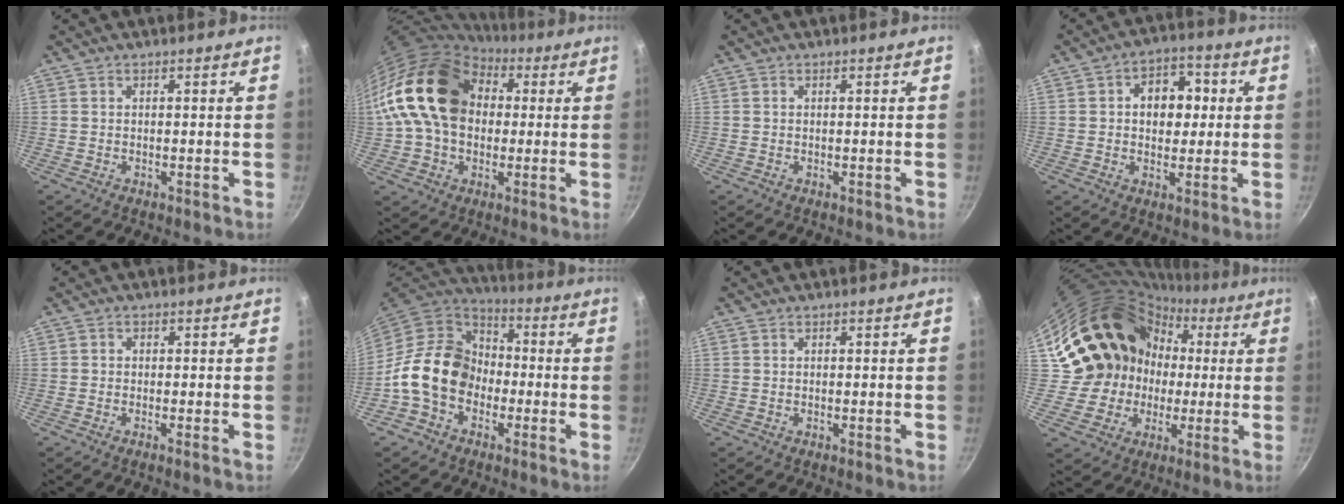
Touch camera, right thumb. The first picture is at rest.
{"total": 20.9, "force": [3.4, 15.4, 13.7], "torque": [-0.223, 0.034, 0.050]}
{"total": 0.0}
{"total": 9.2, "force": [1.3, 6.7, 6.1], "torque": [-0.044, 0.011, 0.011]}
{"total": 0.8, "force": [-0.5, 0.2, 0.5], "torque": [-0.014, 0.002, -0.016]}
{"total": 16.0, "force": [-3.6, 12.6, 9.2], "torque": [-0.125, 0.049, -0.080]}
{"total": 0.0}
{"total": 20.4, "force": [2.0, 18.4, 8.7], "torque": [-0.121, 0.044, 0.046]}